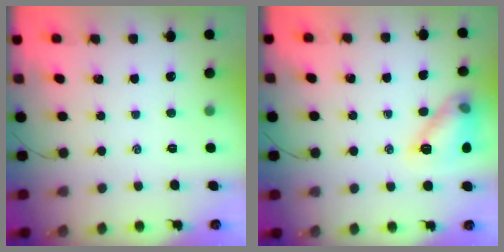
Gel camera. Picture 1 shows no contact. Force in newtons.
{"total": 12.4, "press": 12.4, "slide": 0.1}